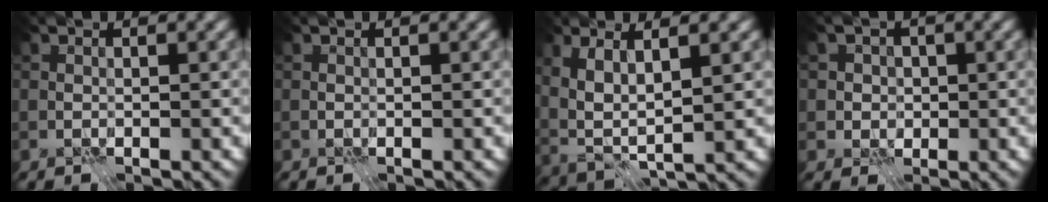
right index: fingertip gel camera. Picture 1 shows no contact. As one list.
[{"total": 0.0}, {"total": 5.4, "force": [1.7, 1.9, 4.8], "torque": [-0.107, -0.005, 0.031]}, {"total": 2.5, "force": [0.2, 2.4, 0.9], "torque": [0.003, 0.004, -0.003]}]